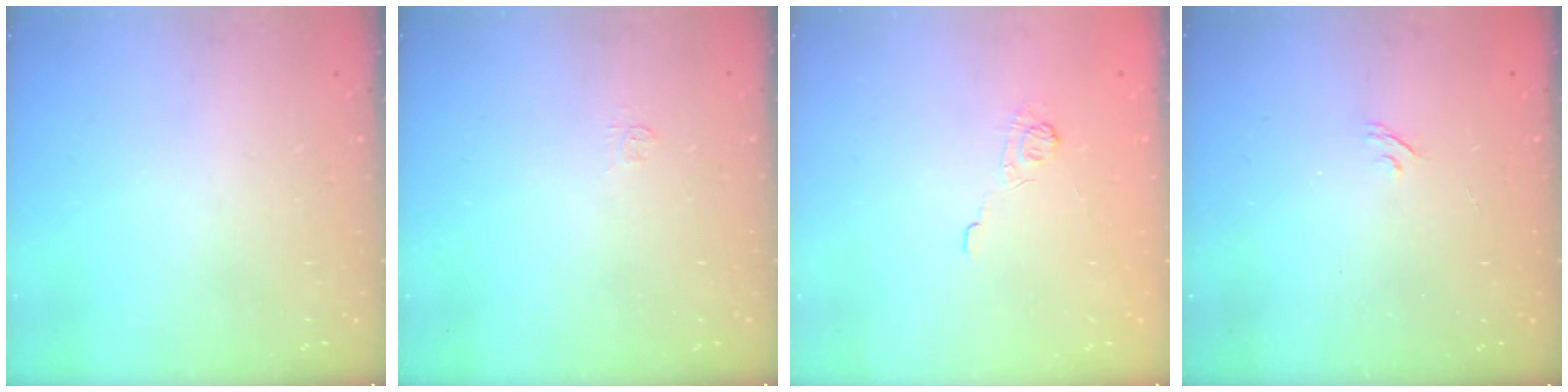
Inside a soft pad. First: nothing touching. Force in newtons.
{"total": 3.1, "press": 3.0, "slide": 0.4}
{"total": 2.5, "press": 2.1, "slide": 1.4}
{"total": 2.2, "press": 1.9, "slide": 1.1}